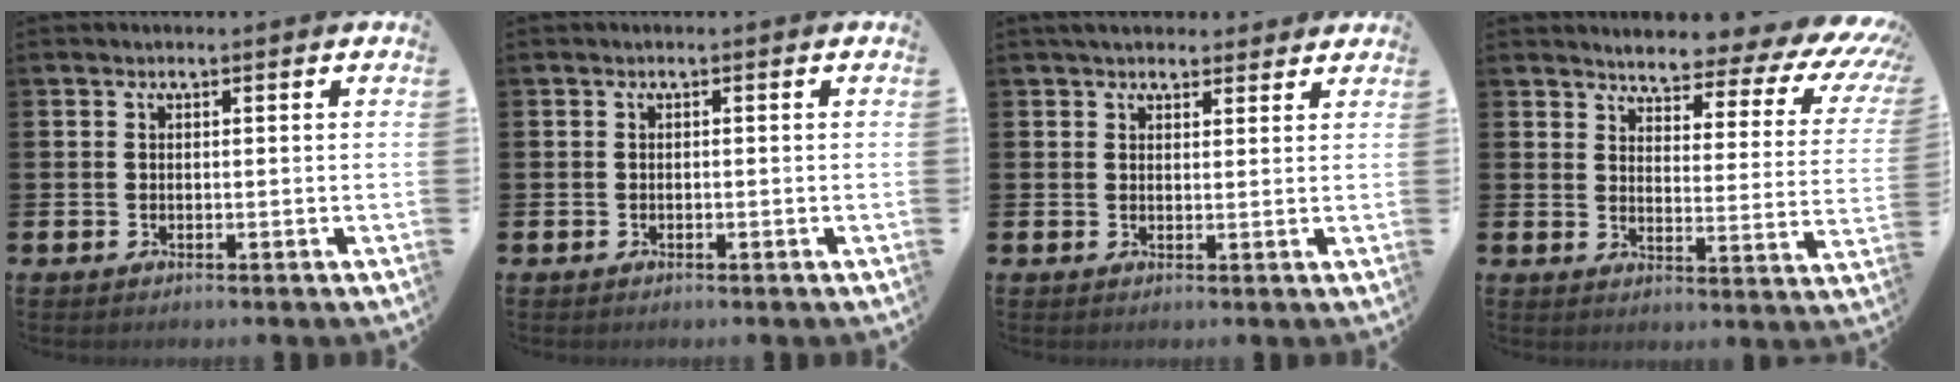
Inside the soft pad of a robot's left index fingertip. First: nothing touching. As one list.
[{"total": 0.0}, {"total": 3.2, "force": [3.0, 1.1, 0.2], "torque": [0.002, -0.011, 0.053]}, {"total": 5.0, "force": [4.3, 1.4, 2.2], "torque": [-0.044, -0.043, 0.061]}]